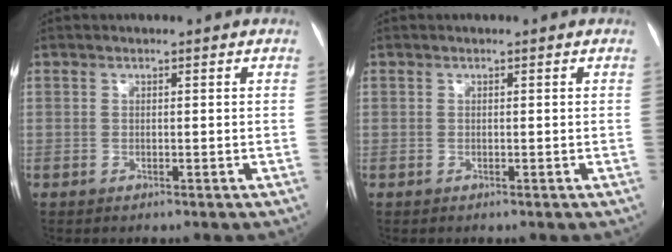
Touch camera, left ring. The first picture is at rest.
{"total": 0.0}